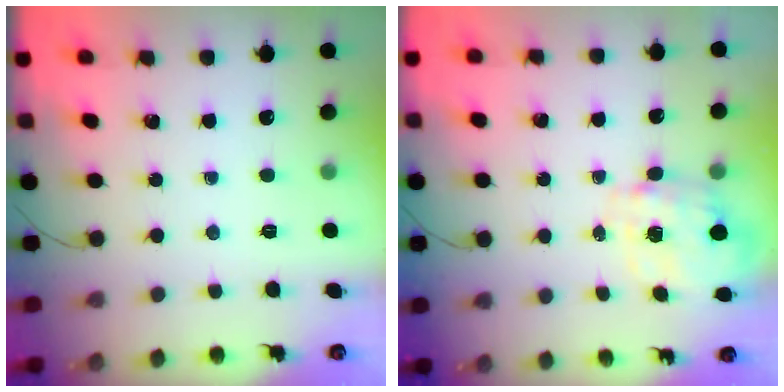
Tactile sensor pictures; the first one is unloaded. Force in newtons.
{"total": 2.5, "press": 2.3, "slide": 1.0}